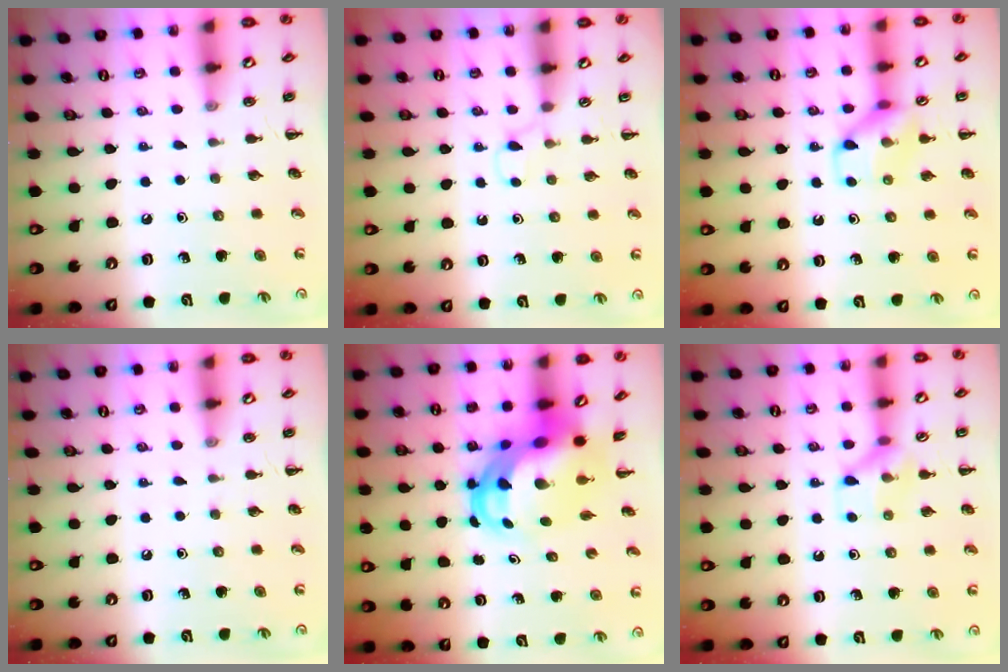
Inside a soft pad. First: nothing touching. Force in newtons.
{"total": 3.1, "press": 2.9, "slide": 1.1}
{"total": 11.9, "press": 11.8, "slide": 1.4}
{"total": 0.0}
{"total": 8.8, "press": 8.5, "slide": 2.5}
{"total": 8.7, "press": 8.7, "slide": 0.5}